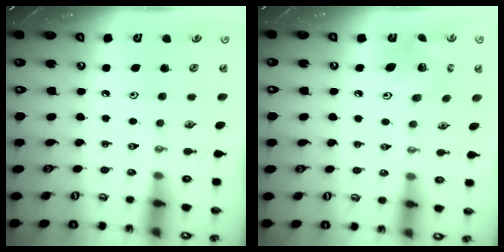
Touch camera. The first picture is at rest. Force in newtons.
{"total": 7.2, "press": 7.2, "slide": 0.3}